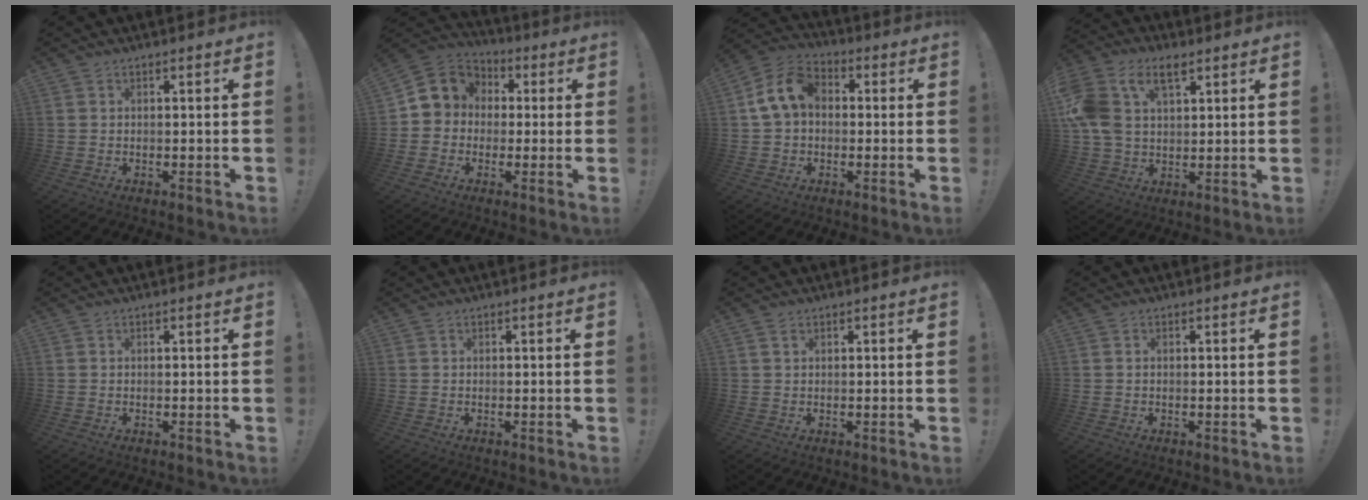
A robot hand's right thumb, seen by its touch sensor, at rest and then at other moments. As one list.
[{"total": 8.1, "force": [0.6, 7.6, 2.7], "torque": [-0.035, 0.008, 0.018]}, {"total": 11.4, "force": [1.8, 8.2, 7.7], "torque": [-0.139, 0.019, 0.037]}, {"total": 15.2, "force": [6.1, 9.7, 9.9], "torque": [-0.206, -0.016, 0.115]}, {"total": 0.0}, {"total": 0.0}, {"total": 1.1, "force": [0.6, 0.6, 0.6], "torque": [-0.010, -0.001, 0.011]}, {"total": 0.0}]